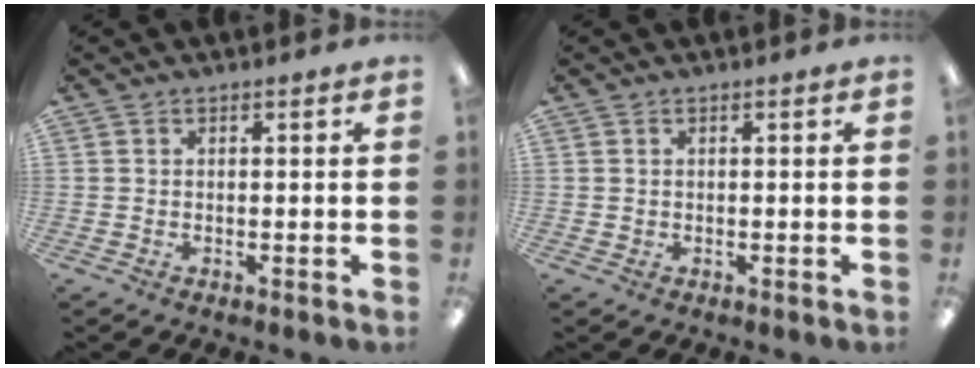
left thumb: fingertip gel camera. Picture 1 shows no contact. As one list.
[{"total": 0.7, "force": [0.3, 0.6, 0.1], "torque": [-0.003, 0.003, 0.005]}]